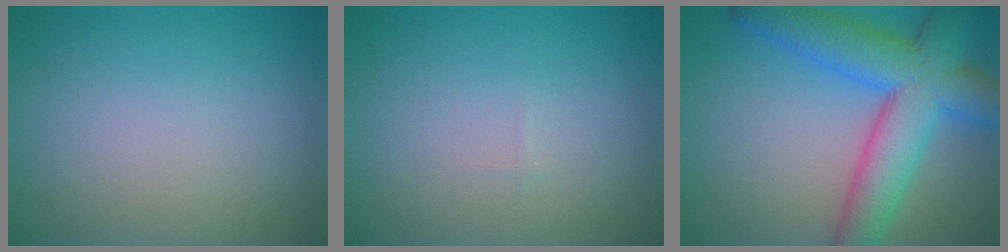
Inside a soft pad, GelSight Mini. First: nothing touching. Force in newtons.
{"total": 0.0}
{"total": 9.8, "press": 9.8, "slide": 0.3}